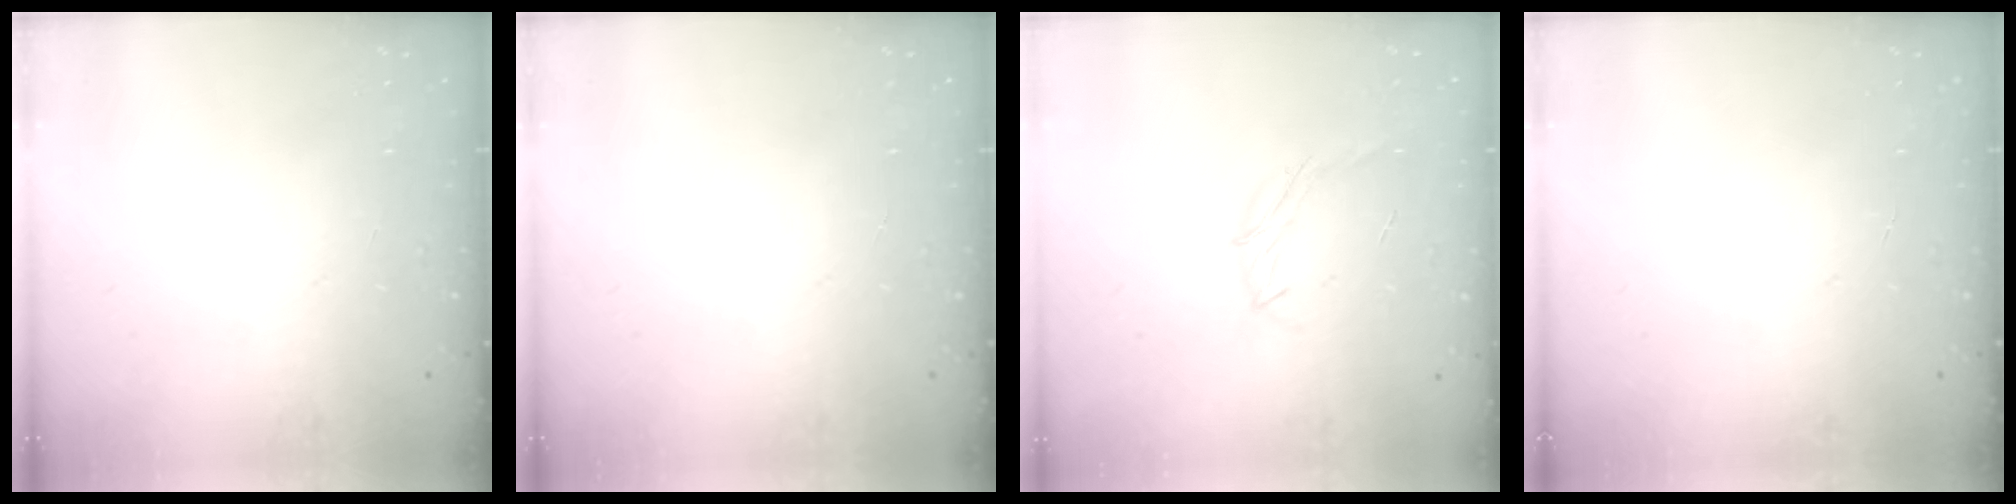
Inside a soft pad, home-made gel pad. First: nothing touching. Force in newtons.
{"total": 0.0}
{"total": 6.0, "press": 5.9, "slide": 1.1}
{"total": 0.0}